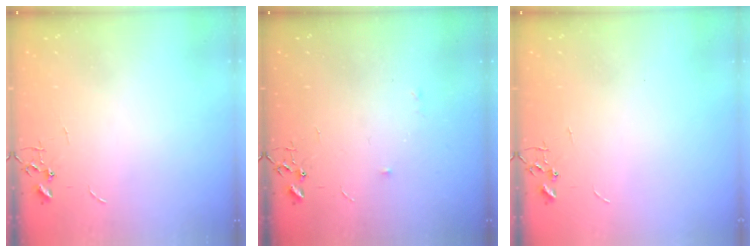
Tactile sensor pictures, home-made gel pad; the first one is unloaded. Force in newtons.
{"total": 3.6, "press": 3.5, "slide": 0.7}
{"total": 0.0}